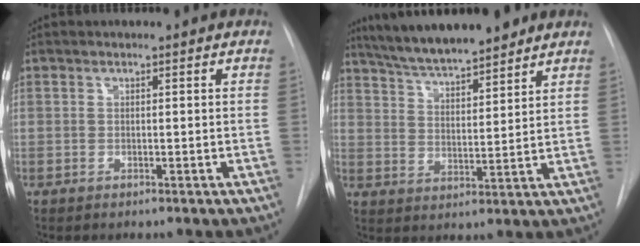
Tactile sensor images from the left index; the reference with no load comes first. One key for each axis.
{"total": 13.6, "fx": 11.7, "fy": 1.9, "fz": 6.6, "tx": -0.110, "ty": 0.015, "tz": 0.196}